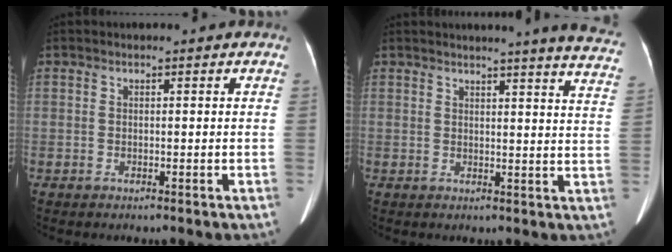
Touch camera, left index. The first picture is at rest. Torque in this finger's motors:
{"motor_torque": [0.21, -0.67, 0.04, 0.02]}